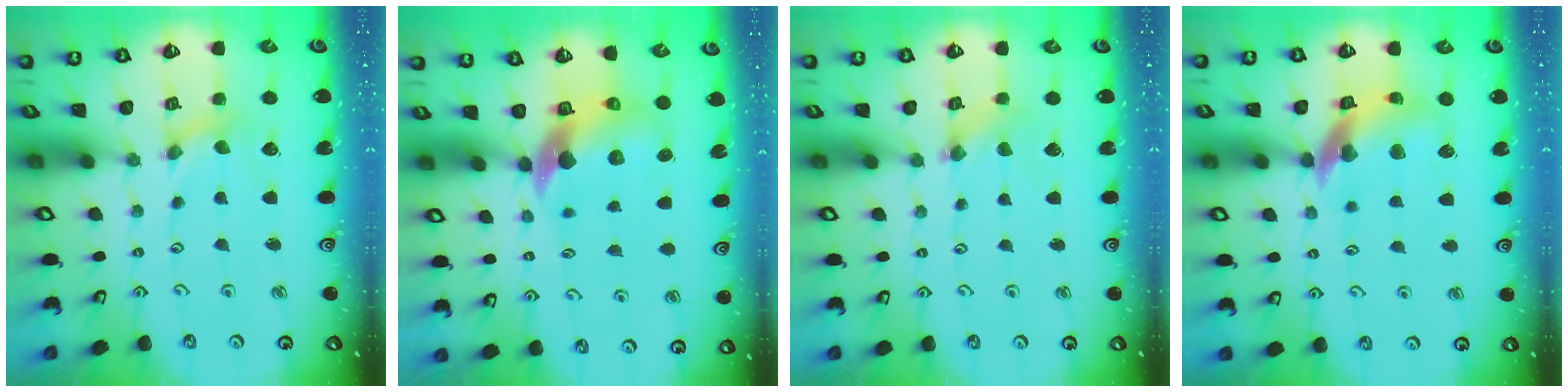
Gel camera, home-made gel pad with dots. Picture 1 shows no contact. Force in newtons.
{"total": 8.8, "press": 8.7, "slide": 1.4}
{"total": 1.1, "press": 1.0, "slide": 0.3}
{"total": 13.8, "press": 13.7, "slide": 1.5}